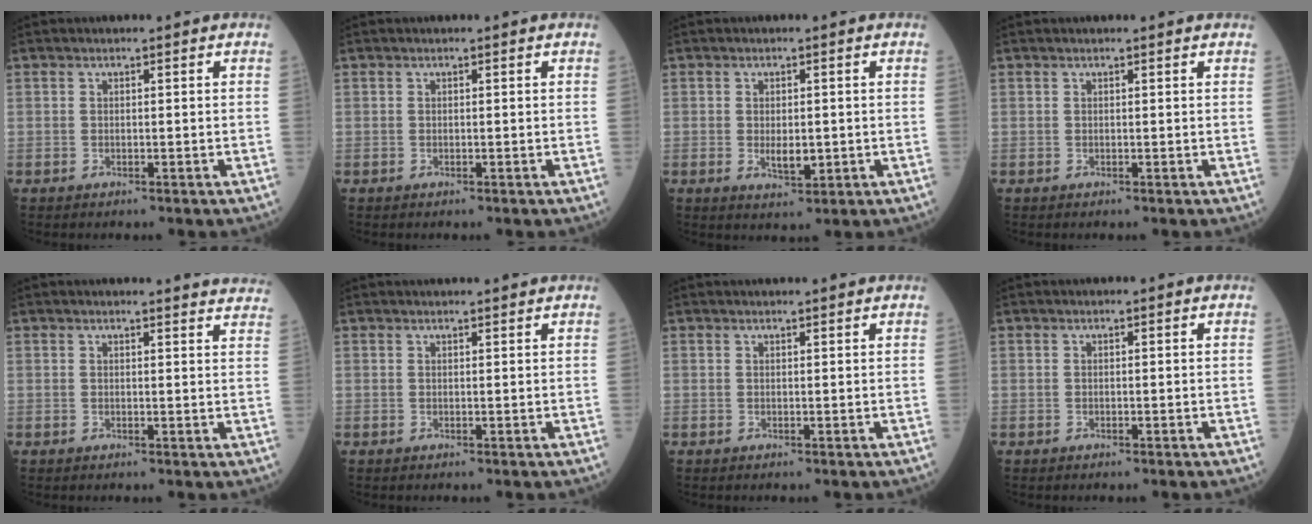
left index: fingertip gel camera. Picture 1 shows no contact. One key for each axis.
{"total": 0.0}
{"total": 3.3, "fx": -0.5, "fy": 1.5, "fz": 2.9, "tx": -0.052, "ty": -0.005, "tz": -0.002}
{"total": 1.0, "fx": -0.8, "fy": -0.2, "fz": -0.5, "tx": 0.003, "ty": 0.000, "tz": -0.014}
{"total": 9.8, "fx": 9.8, "fy": 0.3, "fz": 1.2, "tx": 0.015, "ty": -0.054, "tz": 0.072}
{"total": 3.4, "fx": 3.3, "fy": 0.1, "fz": 1.0, "tx": -0.012, "ty": 0.015, "tz": 0.041}
{"total": 2.9, "fx": 2.8, "fy": 0.0, "fz": 0.9, "tx": -0.009, "ty": 0.015, "tz": 0.035}
{"total": 0.0}